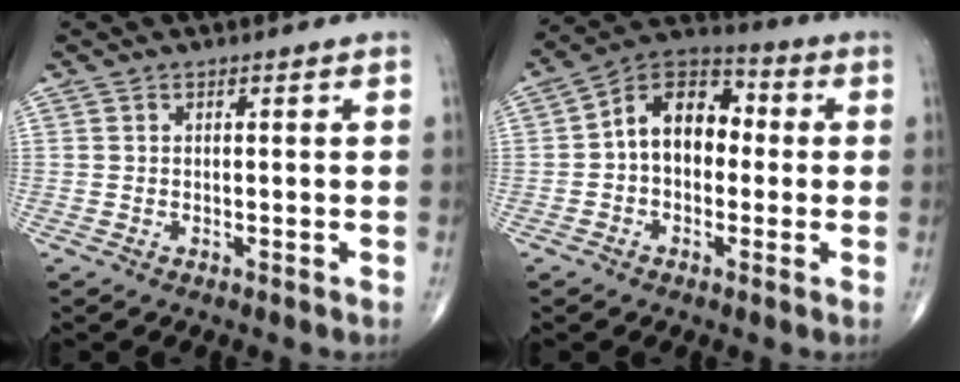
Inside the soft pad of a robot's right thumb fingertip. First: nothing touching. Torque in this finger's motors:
{"motor_torque": [0.14, 0.25, 0.98, 0.13, 0.21]}